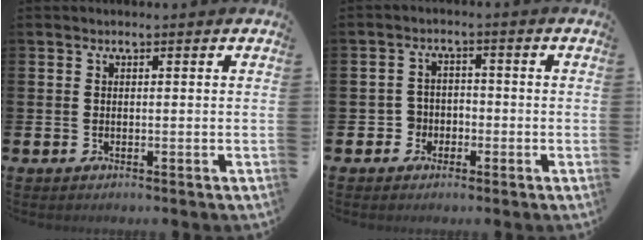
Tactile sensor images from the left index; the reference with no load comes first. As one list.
[{"total": 2.1, "force": [-1.1, 1.8, 0.2], "torque": [-0.008, 0.003, -0.027]}]